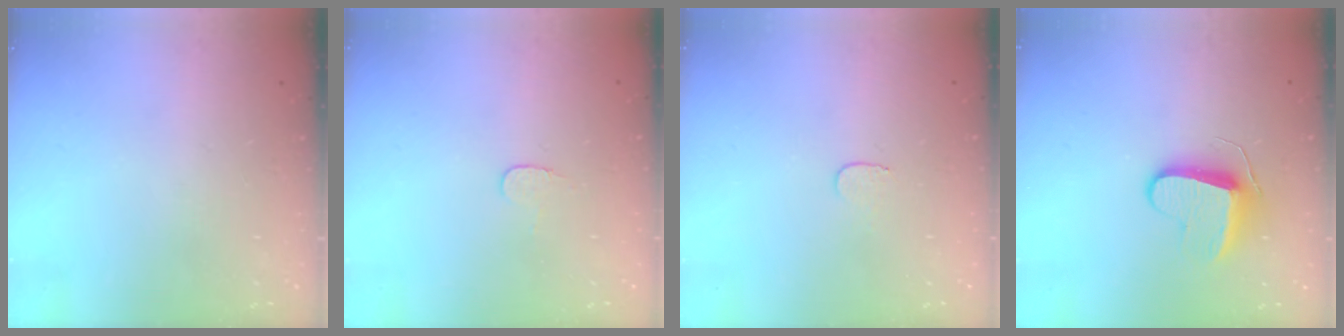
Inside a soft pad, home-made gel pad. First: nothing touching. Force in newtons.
{"total": 4.3, "press": 4.3, "slide": 0.3}
{"total": 3.1, "press": 3.1, "slide": 0.3}
{"total": 8.8, "press": 8.8, "slide": 0.2}